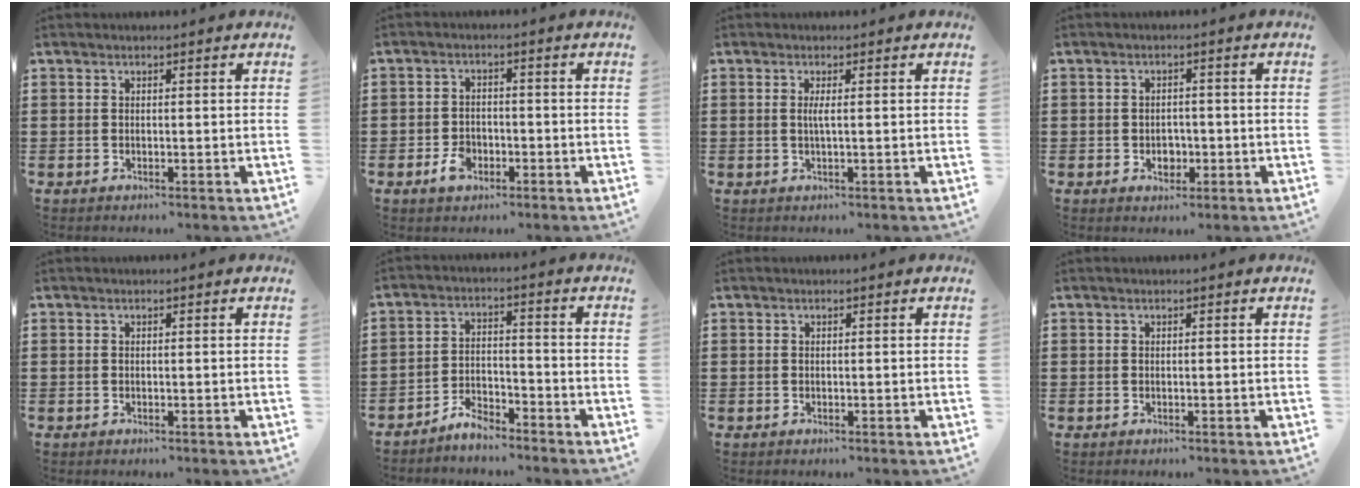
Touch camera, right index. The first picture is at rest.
{"total": 3.5, "force": [-1.6, 2.3, 2.1], "torque": [-0.055, -0.002, -0.034]}
{"total": 1.7, "force": [0.1, 0.0, 1.7], "torque": [-0.034, -0.003, 0.000]}
{"total": 2.4, "force": [-0.7, 1.9, 1.3], "torque": [-0.021, -0.002, -0.017]}
{"total": 0.0}
{"total": 4.3, "force": [-4.1, 1.0, 0.8], "torque": [-0.017, 0.014, -0.082]}
{"total": 0.0}
{"total": 0.0}